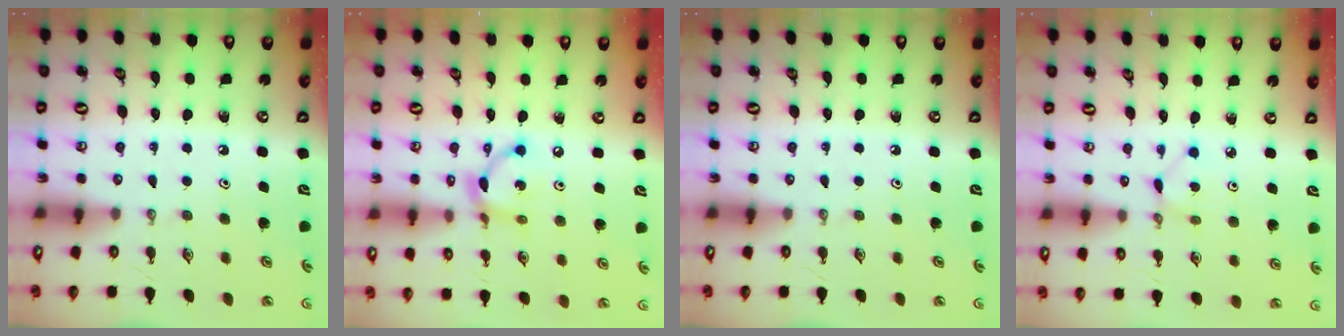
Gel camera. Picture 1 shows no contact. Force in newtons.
{"total": 8.8, "press": 8.8, "slide": 0.3}
{"total": 0.0}
{"total": 2.4, "press": 2.4, "slide": 0.3}